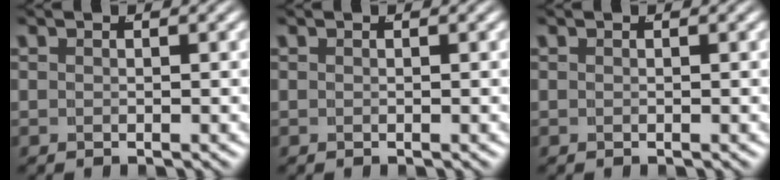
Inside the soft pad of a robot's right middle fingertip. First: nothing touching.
{"total": 0.0}
{"total": 0.0}